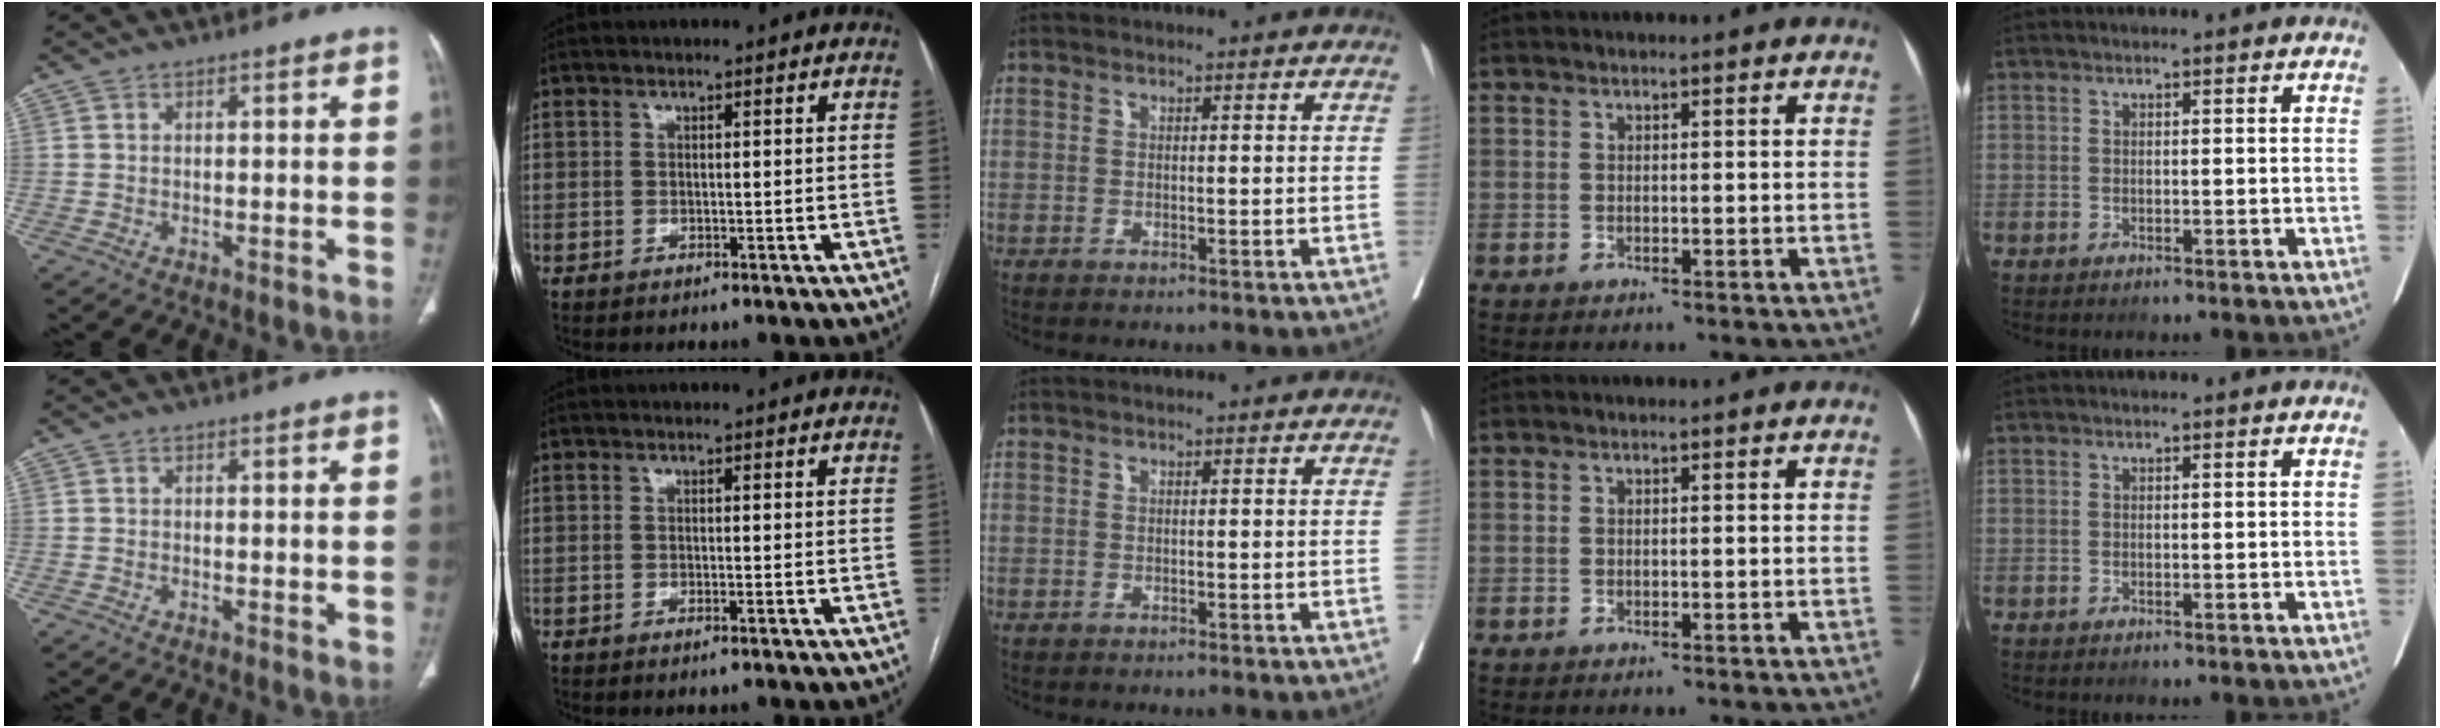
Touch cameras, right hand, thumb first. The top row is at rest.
{"thumb": {"total": 1.0, "force": [-0.1, 0.4, 0.9], "torque": [-0.014, -0.004, -0.003]}, "index": {"total": 0.7, "force": [-0.5, -0.1, 0.5], "torque": [-0.010, -0.001, -0.008]}}